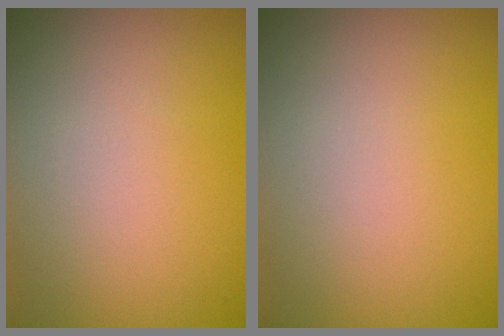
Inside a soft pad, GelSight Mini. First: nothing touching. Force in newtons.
{"total": 0.0}